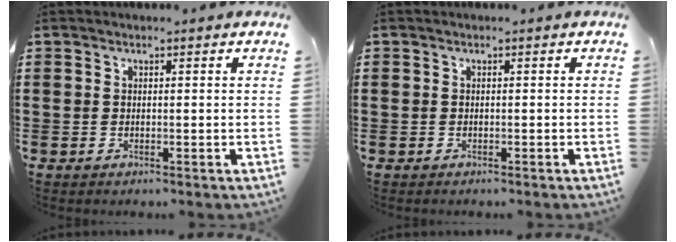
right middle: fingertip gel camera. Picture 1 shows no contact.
{"total": 0.5, "force": [-0.4, 0.4, -0.1], "torque": [0.001, 0.002, -0.008]}